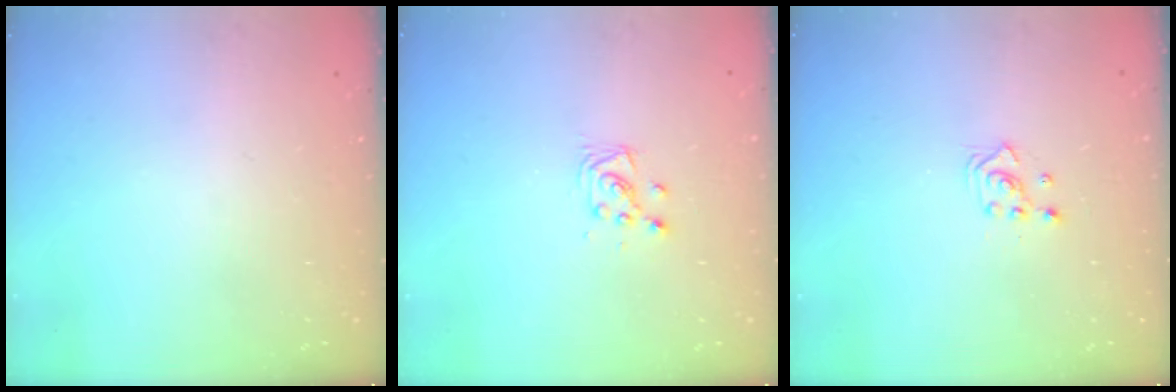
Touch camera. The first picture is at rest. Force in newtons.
{"total": 4.3, "press": 4.2, "slide": 0.5}
{"total": 2.5, "press": 2.5, "slide": 0.3}